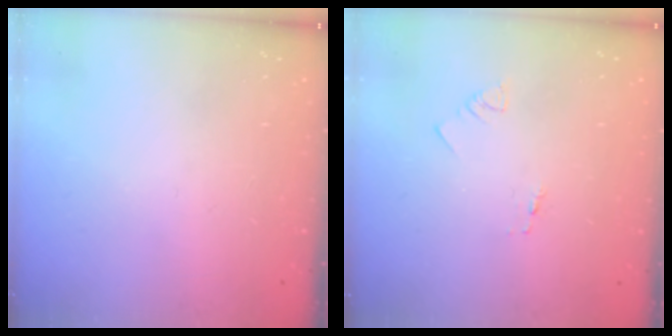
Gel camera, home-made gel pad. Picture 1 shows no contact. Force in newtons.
{"total": 1.3, "press": 1.2, "slide": 0.1}